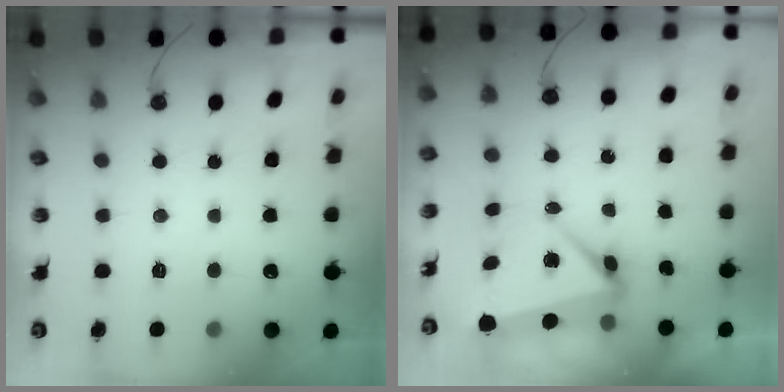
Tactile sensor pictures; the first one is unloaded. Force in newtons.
{"total": 6.0, "press": 6.0, "slide": 0.3}